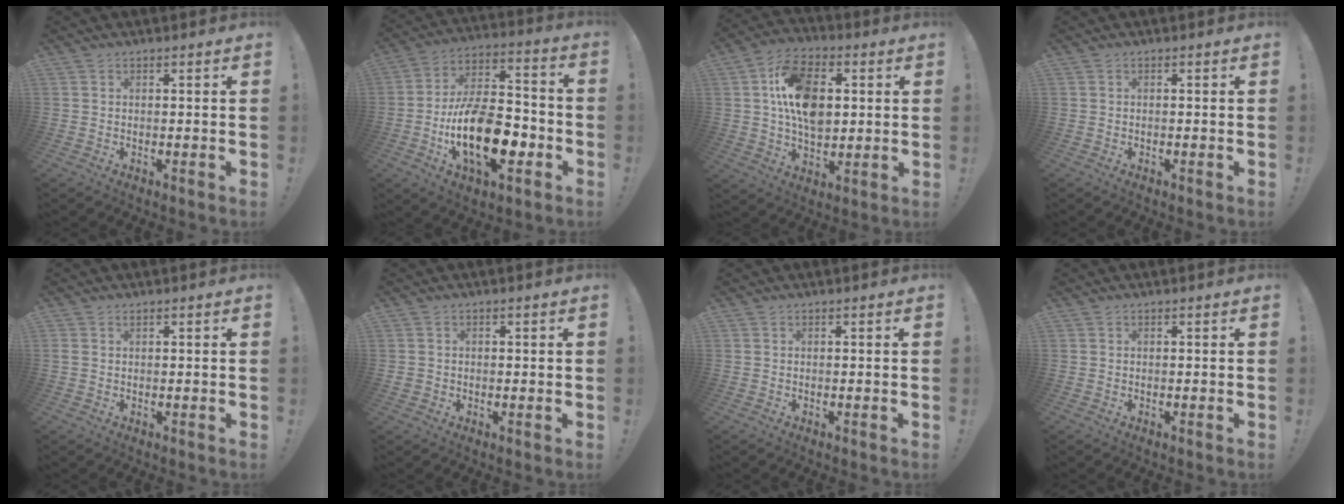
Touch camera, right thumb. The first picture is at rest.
{"total": 21.6, "force": [-7.1, 11.2, 17.0], "torque": [-0.314, 0.036, -0.110]}
{"total": 16.8, "force": [2.5, 11.1, 12.3], "torque": [-0.203, 0.012, 0.045]}
{"total": 0.0}
{"total": 0.9, "force": [0.5, 0.3, 0.6], "torque": [-0.013, 0.002, 0.010]}
{"total": 1.6, "force": [0.3, 1.5, 0.4], "torque": [-0.003, 0.001, 0.005]}
{"total": 0.0}
{"total": 0.0}